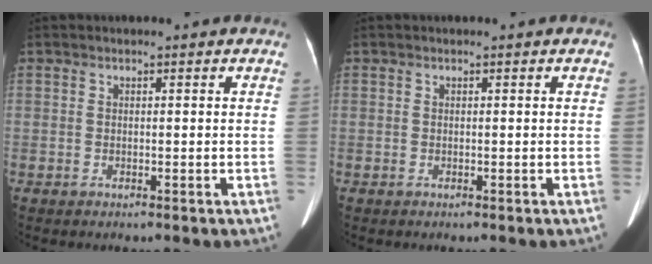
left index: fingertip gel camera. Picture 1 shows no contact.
{"total": 0.0}